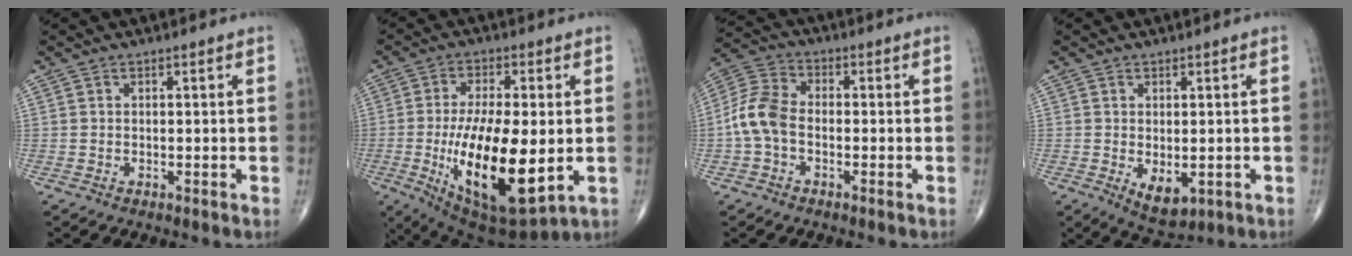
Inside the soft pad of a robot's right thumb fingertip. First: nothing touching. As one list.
[{"total": 20.3, "force": [-2.9, 7.8, 18.5], "torque": [-0.336, -0.026, -0.030]}, {"total": 8.2, "force": [-1.6, 5.4, 6.0], "torque": [-0.123, 0.025, -0.045]}, {"total": 4.6, "force": [-1.0, 2.5, 3.7], "torque": [-0.050, -0.010, -0.001]}]